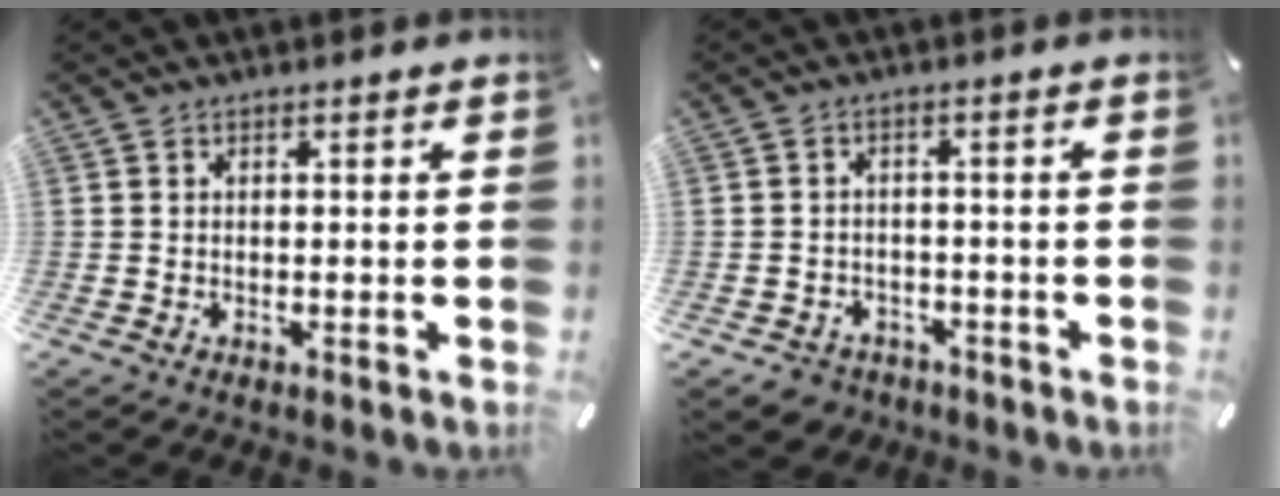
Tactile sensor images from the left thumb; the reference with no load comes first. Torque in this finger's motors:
{"motor_torque": [-0.08, 0.16, 0.04, 0.04, 0.05]}